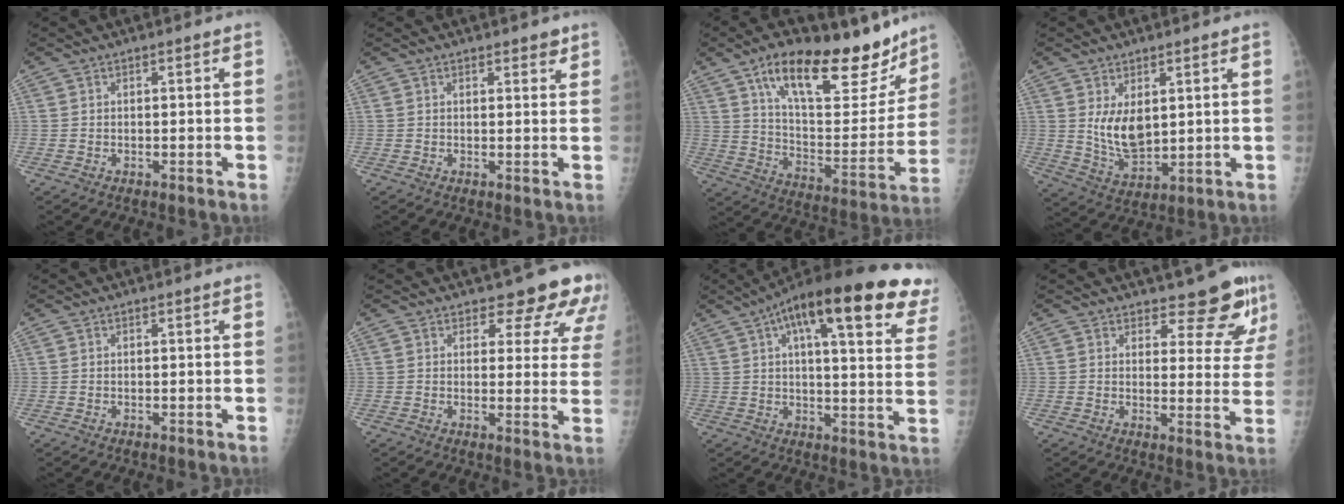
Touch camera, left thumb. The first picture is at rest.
{"total": 2.2, "force": [1.7, 0.9, 1.1], "torque": [-0.001, -0.009, 0.019]}
{"total": 26.4, "force": [17.6, 10.2, 16.9], "torque": [-0.210, -0.058, 0.278]}
{"total": 8.2, "force": [2.3, 4.8, 6.3], "torque": [-0.094, -0.028, 0.060]}
{"total": 0.0}
{"total": 9.9, "force": [7.9, 4.4, 4.1], "torque": [-0.004, -0.042, 0.074]}
{"total": 27.2, "force": [15.0, 7.7, 21.3], "torque": [-0.269, 0.002, 0.194]}
{"total": 9.7, "force": [8.1, 3.4, 4.2], "torque": [-0.021, -0.062, 0.093]}